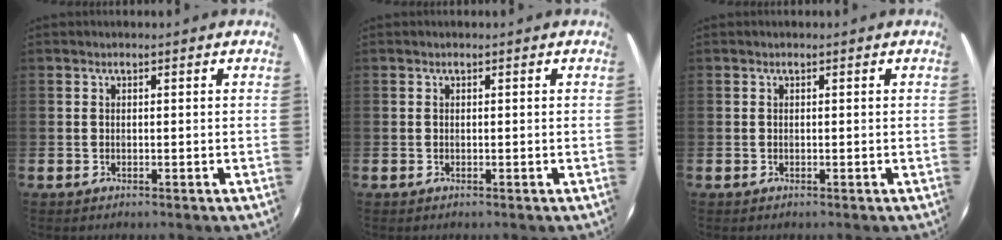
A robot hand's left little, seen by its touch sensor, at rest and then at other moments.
{"total": 0.0}
{"total": 0.0}